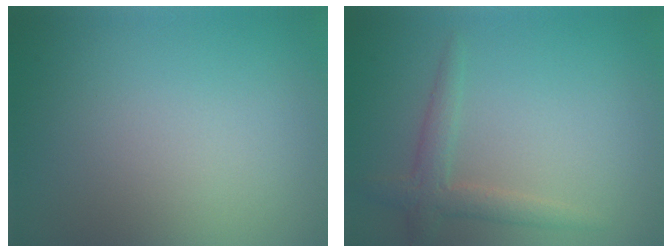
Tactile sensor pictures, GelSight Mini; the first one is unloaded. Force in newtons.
{"total": 2.3, "press": 2.3, "slide": 0.1}